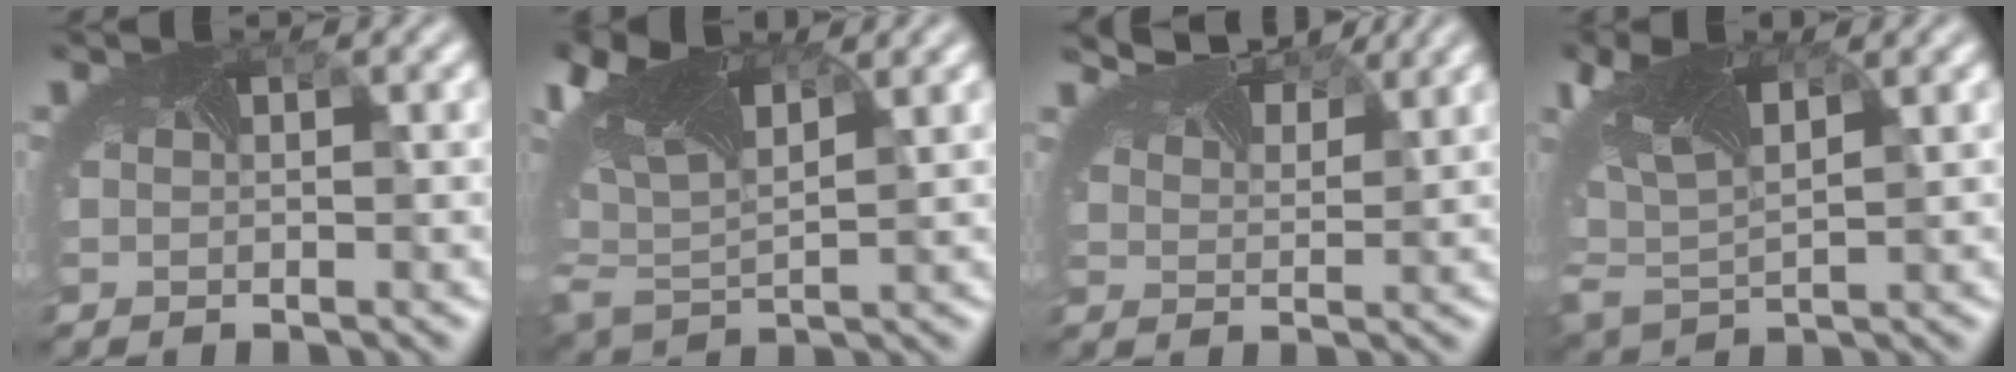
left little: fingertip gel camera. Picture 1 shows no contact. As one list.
[{"total": 9.8, "force": [4.9, 4.6, 7.2], "torque": [-0.150, 0.017, 0.086]}, {"total": 4.8, "force": [4.3, 1.4, 1.8], "torque": [-0.040, 0.011, 0.060]}, {"total": 7.2, "force": [3.2, 3.5, 5.5], "torque": [-0.120, 0.007, 0.057]}]